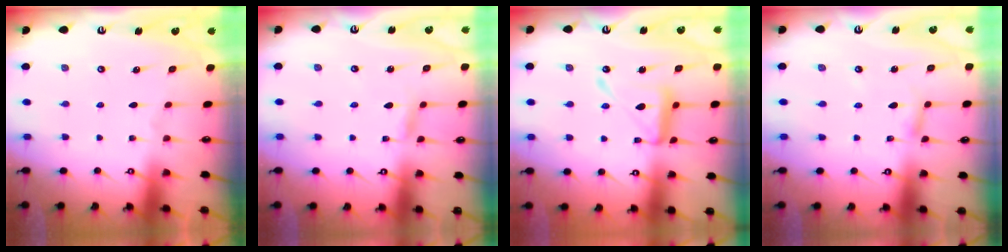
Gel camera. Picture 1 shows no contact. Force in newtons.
{"total": 2.2, "press": 2.2, "slide": 0.2}
{"total": 15.6, "press": 15.6, "slide": 1.3}
{"total": 2.8, "press": 2.7, "slide": 0.3}